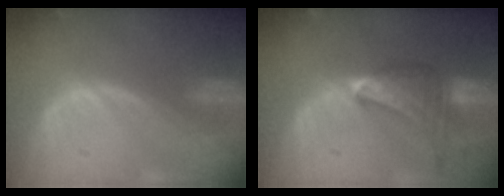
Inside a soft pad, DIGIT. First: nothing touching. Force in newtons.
{"total": 9.8, "press": 8.7, "slide": 4.6}